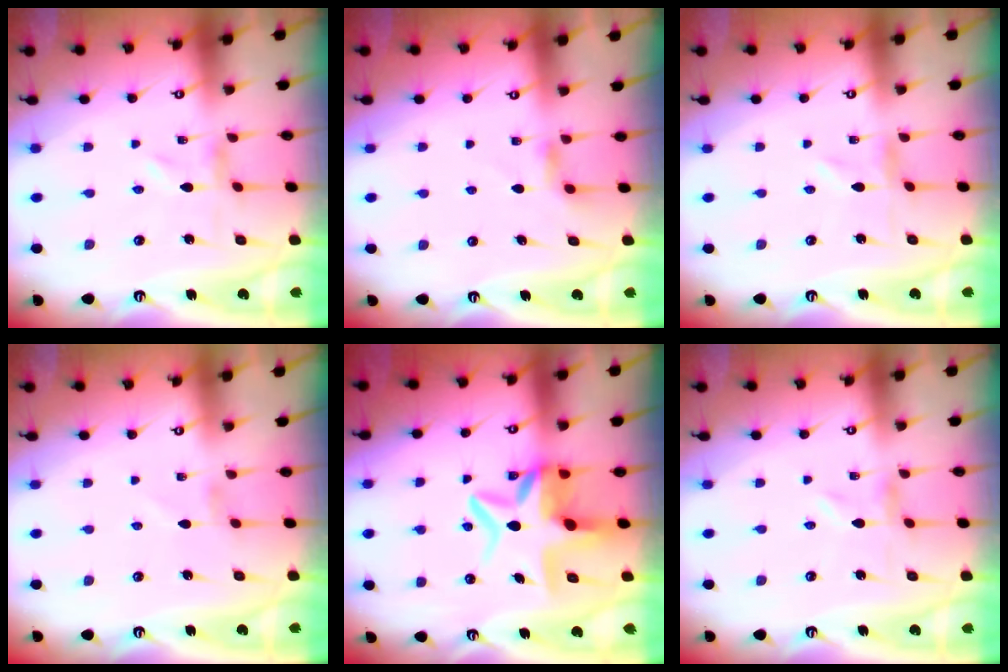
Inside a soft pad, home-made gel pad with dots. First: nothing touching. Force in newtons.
{"total": 4.4, "press": 4.3, "slide": 0.6}
{"total": 0.7, "press": 0.7, "slide": 0.2}
{"total": 0.6, "press": 0.6, "slide": 0.3}
{"total": 9.7, "press": 9.2, "slide": 3.0}
{"total": 0.0}